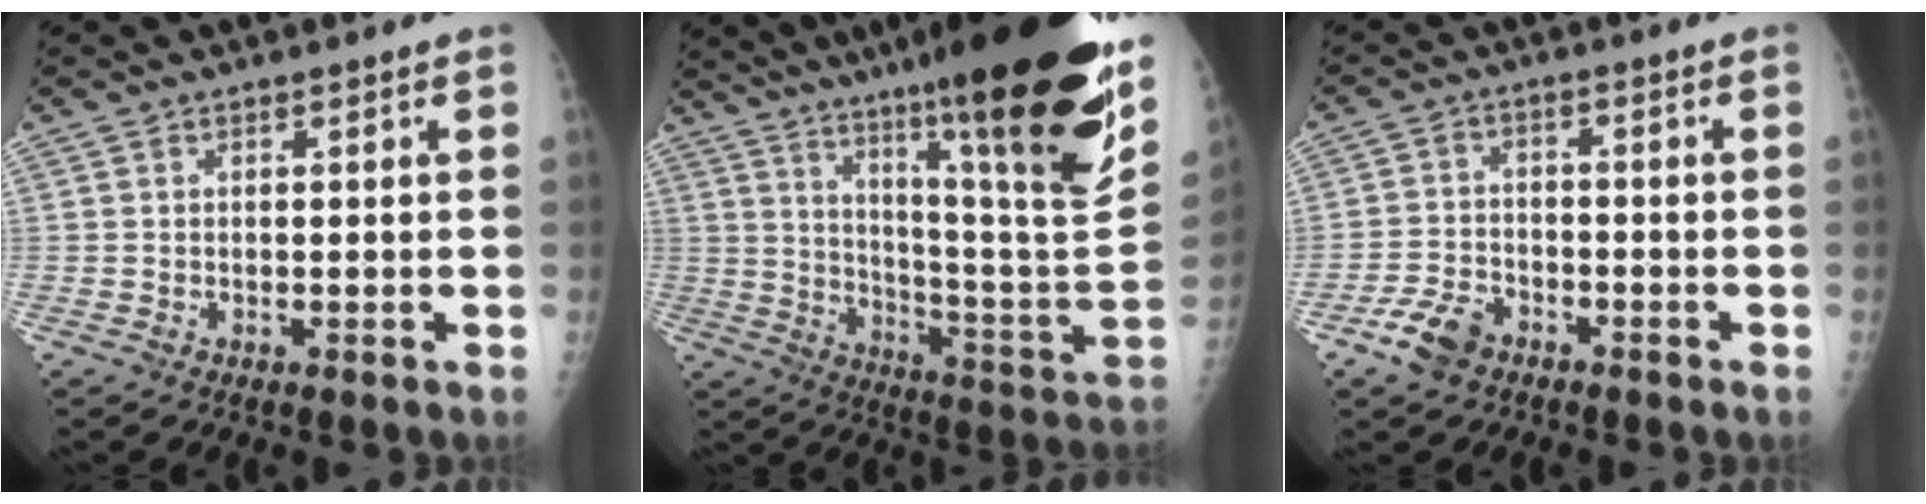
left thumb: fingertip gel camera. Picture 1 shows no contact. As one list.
[{"total": 32.9, "force": [20.8, 3.4, 25.2], "torque": [-0.320, -0.091, 0.316]}, {"total": 6.1, "force": [-4.0, 3.7, 2.9], "torque": [-0.053, 0.019, -0.073]}]